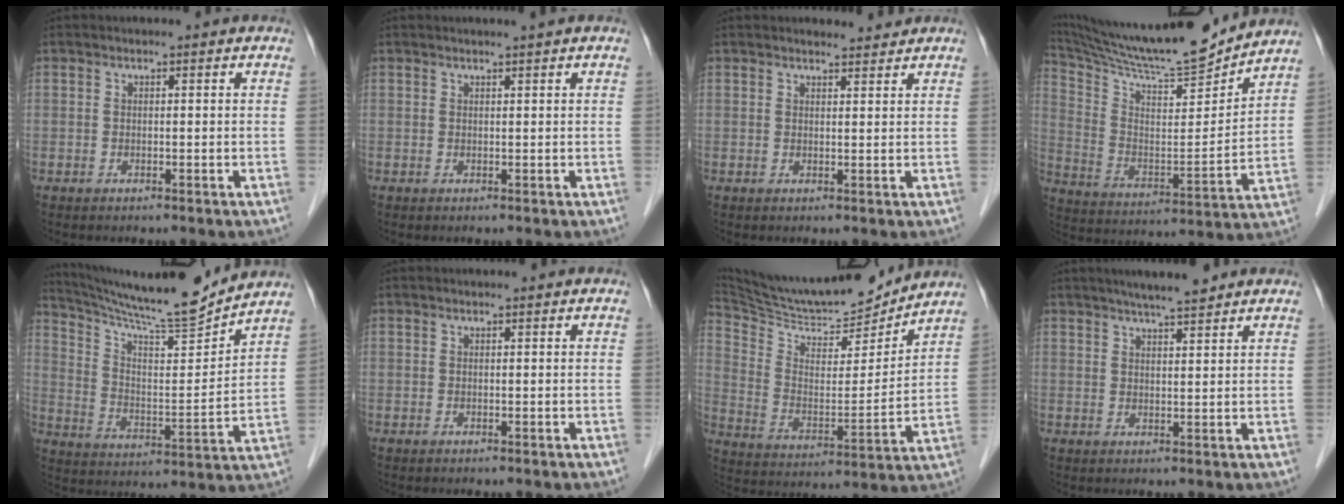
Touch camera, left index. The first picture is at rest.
{"total": 1.4, "force": [1.2, -0.3, 0.5], "torque": [-0.008, 0.002, 0.022]}
{"total": 3.0, "force": [2.9, 0.5, 0.4], "torque": [-0.010, 0.006, 0.039]}
{"total": 21.1, "force": [19.8, 1.3, 7.2], "torque": [-0.146, -0.026, 0.319]}
{"total": 16.5, "force": [15.6, -0.6, 5.4], "torque": [-0.101, -0.025, 0.252]}
{"total": 0.0}
{"total": 19.8, "force": [18.6, 3.1, 6.0], "torque": [-0.114, -0.012, 0.301]}
{"total": 6.2, "force": [5.3, 0.4, 3.3], "torque": [-0.050, 0.016, 0.083]}